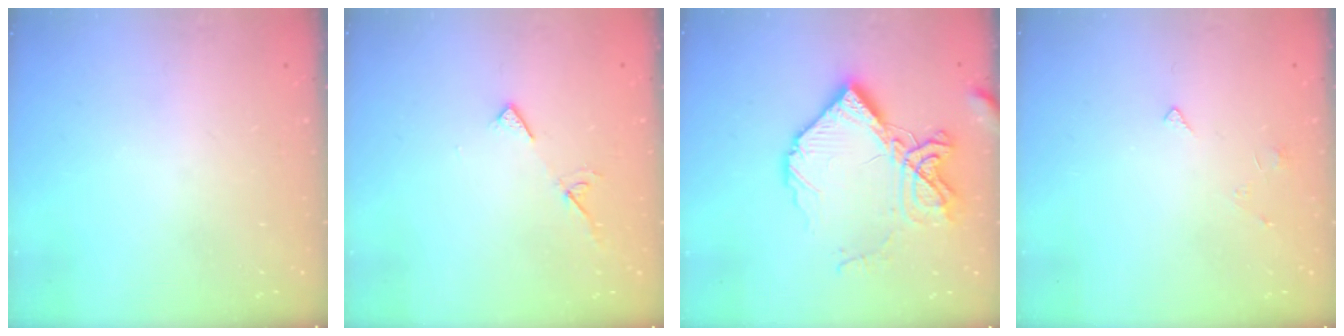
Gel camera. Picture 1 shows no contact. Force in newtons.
{"total": 6.2, "press": 6.2, "slide": 0.7}
{"total": 16.3, "press": 16.2, "slide": 1.5}
{"total": 2.2, "press": 2.1, "slide": 0.4}